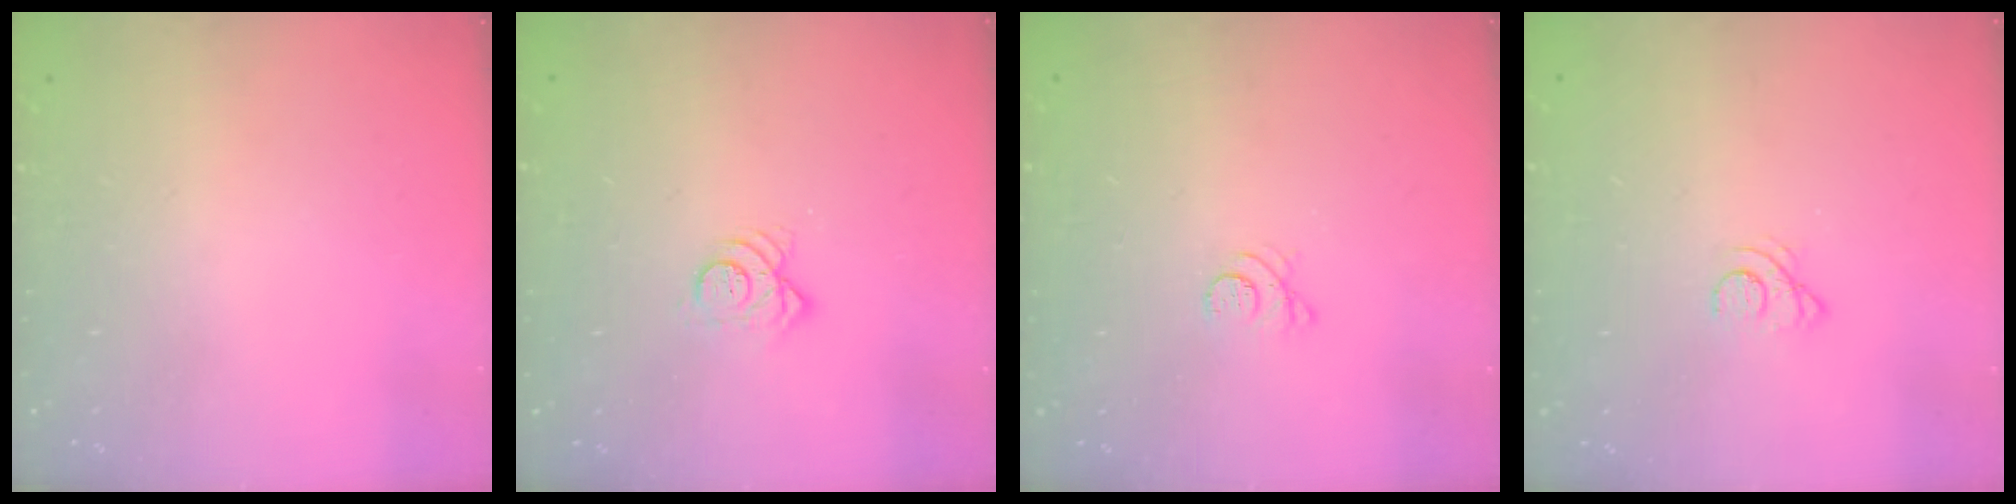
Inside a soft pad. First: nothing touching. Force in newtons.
{"total": 4.9, "press": 4.8, "slide": 0.5}
{"total": 3.3, "press": 3.2, "slide": 0.5}
{"total": 1.8, "press": 1.8, "slide": 0.2}